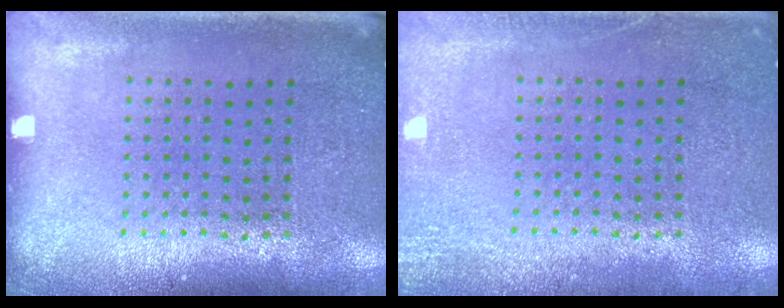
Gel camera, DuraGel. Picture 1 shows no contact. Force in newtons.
{"total": 2.3, "press": 2.3, "slide": 0.4}